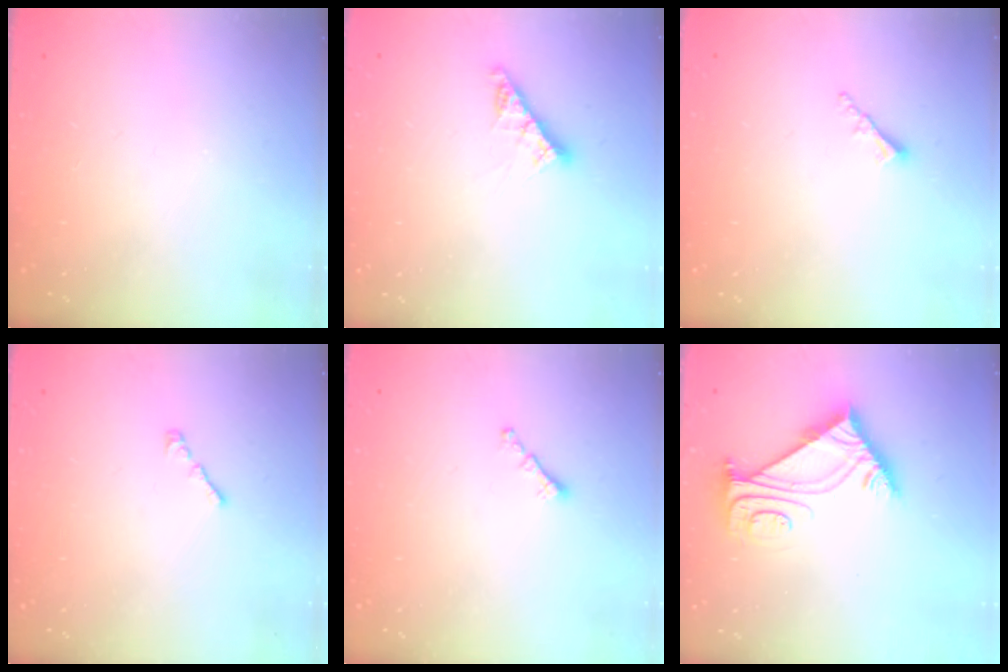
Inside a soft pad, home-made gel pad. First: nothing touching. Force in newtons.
{"total": 7.9, "press": 7.8, "slide": 0.6}
{"total": 2.3, "press": 2.2, "slide": 0.6}
{"total": 1.1, "press": 0.9, "slide": 0.5}
{"total": 0.8, "press": 0.7, "slide": 0.4}
{"total": 8.0, "press": 8.0, "slide": 0.6}